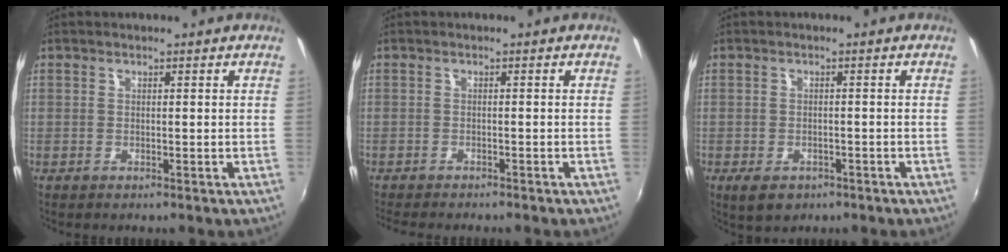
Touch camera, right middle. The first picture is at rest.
{"total": 4.5, "force": [-4.2, 0.4, 1.7], "torque": [-0.039, -0.016, -0.068]}
{"total": 4.2, "force": [-2.5, 2.5, 2.2], "torque": [-0.049, -0.014, -0.036]}